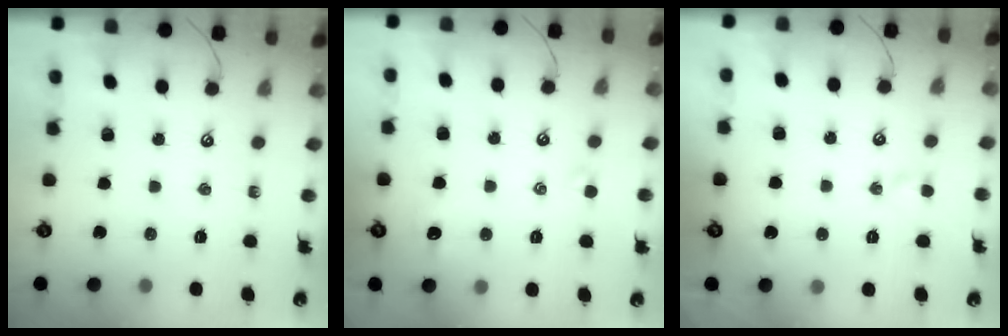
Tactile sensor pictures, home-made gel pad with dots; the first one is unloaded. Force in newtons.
{"total": 1.0, "press": 0.8, "slide": 0.7}
{"total": 0.7, "press": 0.6, "slide": 0.3}